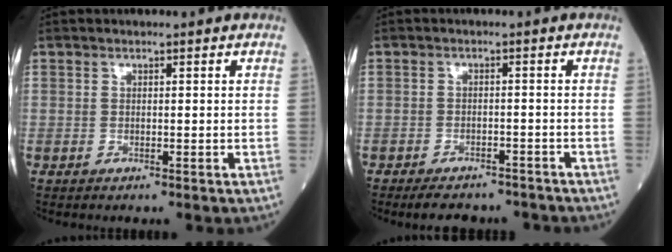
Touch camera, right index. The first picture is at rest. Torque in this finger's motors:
{"motor_torque": [0.64, -0.59, 0.10, 0.07]}